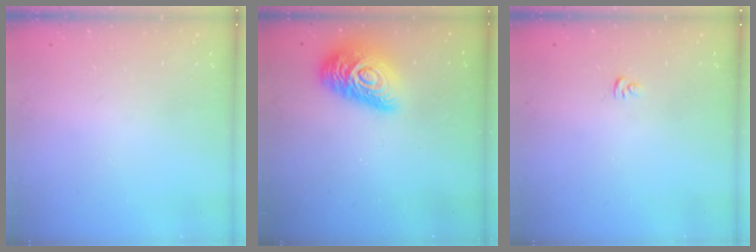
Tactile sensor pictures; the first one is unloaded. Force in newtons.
{"total": 16.4, "press": 16.4, "slide": 0.9}
{"total": 4.1, "press": 4.1, "slide": 0.4}